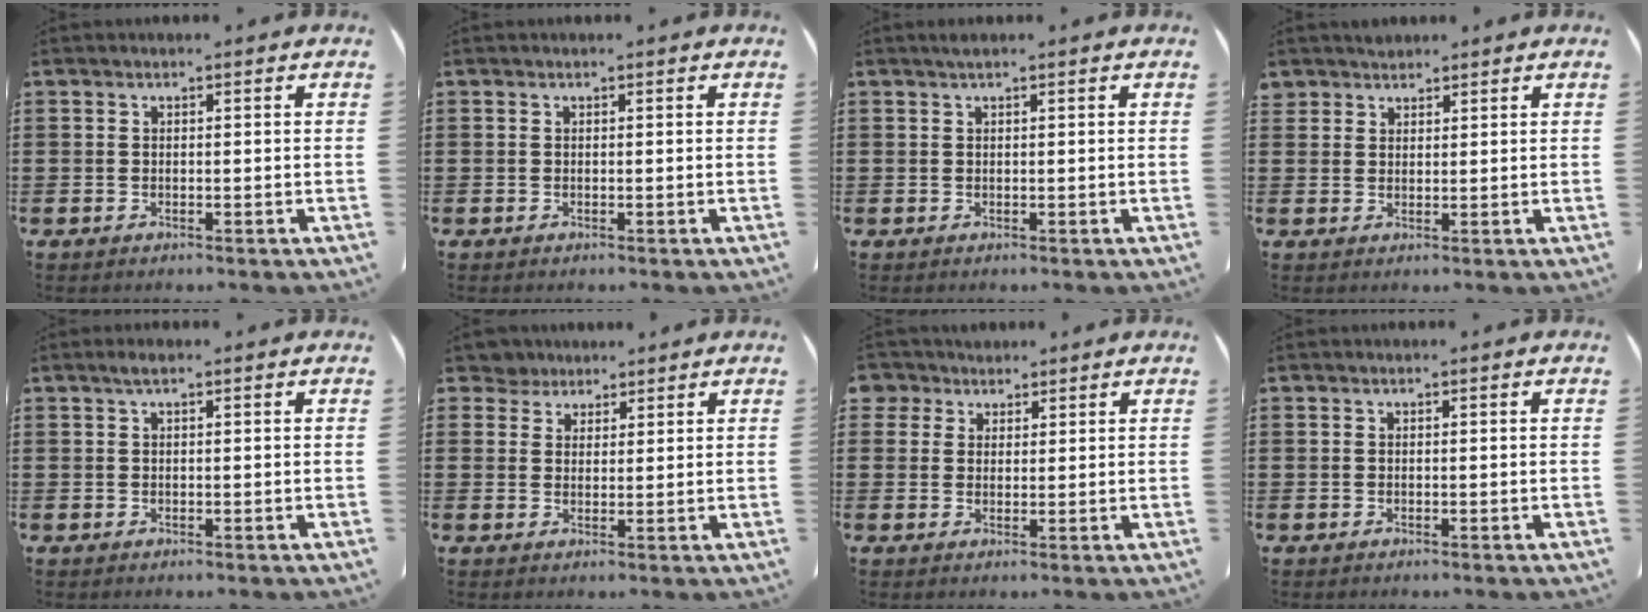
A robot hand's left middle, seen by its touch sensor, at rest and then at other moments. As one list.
[{"total": 0.0}, {"total": 0.7, "force": [0.4, 0.0, 0.5], "torque": [-0.010, 0.000, 0.008]}, {"total": 2.0, "force": [1.8, 0.8, -0.2], "torque": [-0.001, 0.004, 0.037]}, {"total": 1.0, "force": [0.3, 0.1, 0.9], "torque": [-0.017, 0.002, 0.006]}, {"total": 3.8, "force": [3.2, 2.0, 0.6], "torque": [-0.028, 0.005, 0.060]}, {"total": 3.3, "force": [2.3, 2.3, 0.4], "torque": [-0.012, 0.009, 0.043]}, {"total": 0.0}]